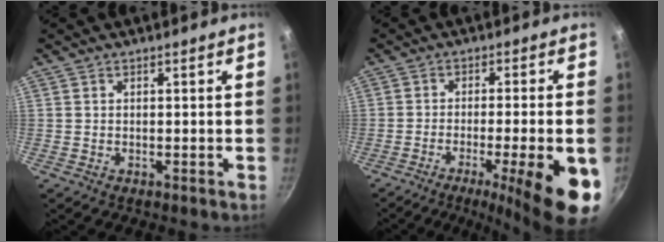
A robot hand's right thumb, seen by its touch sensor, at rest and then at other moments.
{"total": 16.0, "force": [-6.6, 2.7, 14.3], "torque": [-0.190, 0.009, -0.094]}